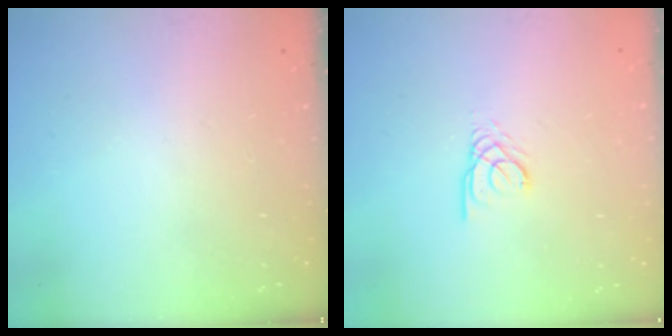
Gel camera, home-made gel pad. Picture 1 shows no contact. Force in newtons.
{"total": 2.6, "press": 2.6, "slide": 0.1}